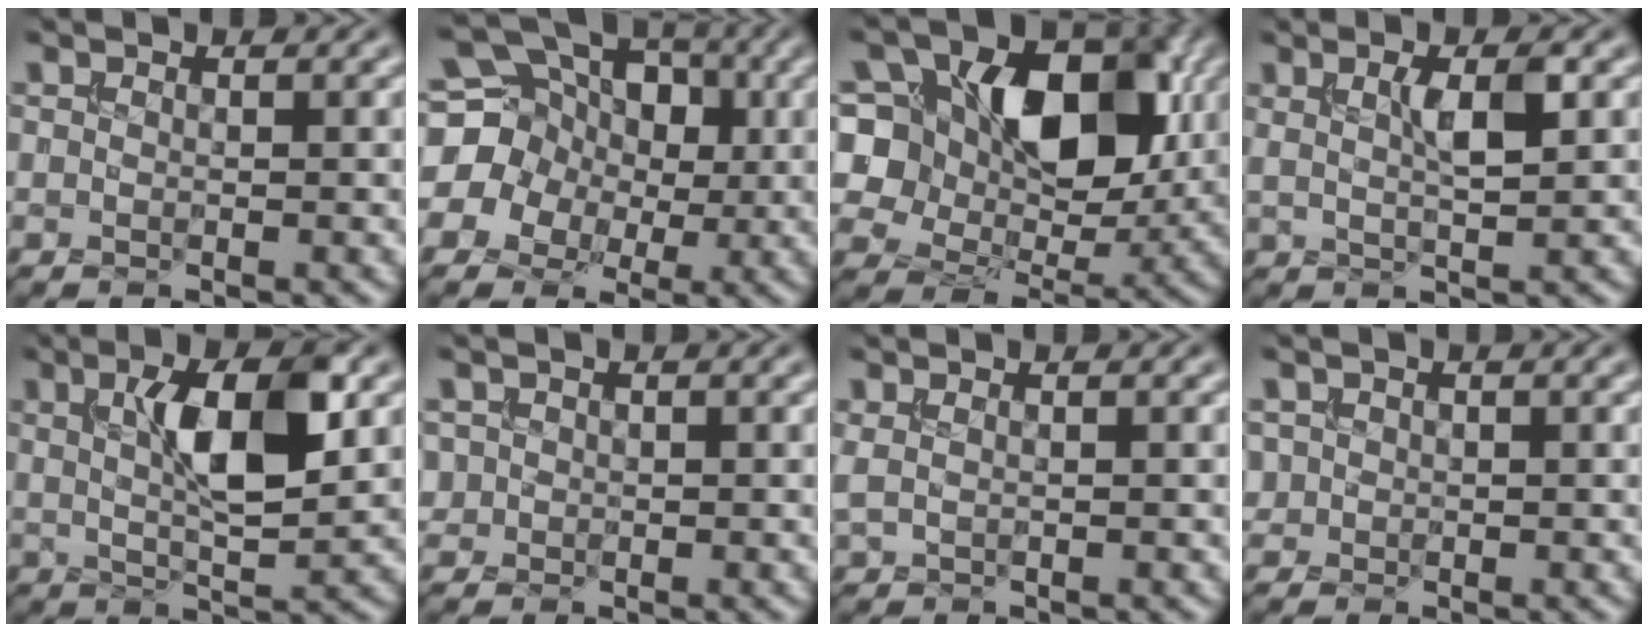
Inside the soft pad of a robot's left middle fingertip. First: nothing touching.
{"total": 10.5, "force": [0.9, 9.4, 4.7], "torque": [-0.108, 0.027, -0.008]}
{"total": 11.1, "force": [2.4, 7.7, 7.6], "torque": [-0.118, 0.002, 0.030]}
{"total": 2.8, "force": [1.0, 0.4, 2.6], "torque": [-0.049, 0.001, 0.018]}
{"total": 6.9, "force": [2.0, 1.8, 6.3], "torque": [-0.105, 0.006, 0.031]}
{"total": 1.0, "force": [0.1, 1.0, 0.1], "torque": [0.006, -0.003, 0.002]}
{"total": 0.9, "force": [0.5, 0.2, 0.7], "torque": [-0.020, 0.001, 0.013]}
{"total": 0.9, "force": [0.1, 0.8, 0.1], "torque": [0.004, -0.003, 0.001]}